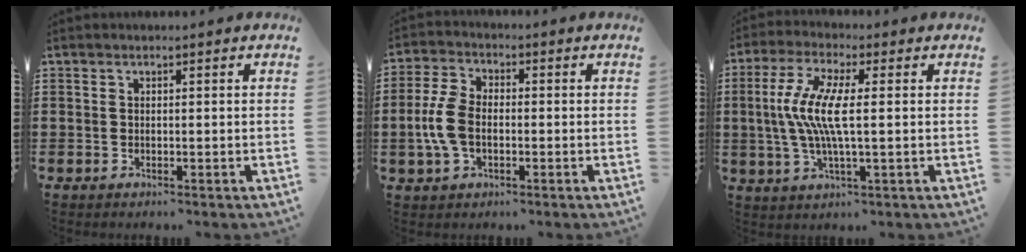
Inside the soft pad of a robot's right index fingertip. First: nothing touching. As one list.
[{"total": 6.5, "force": [-1.1, 3.9, 5.1], "torque": [-0.137, -0.006, -0.029]}, {"total": 8.4, "force": [0.0, 1.6, 8.3], "torque": [-0.183, -0.016, -0.010]}]